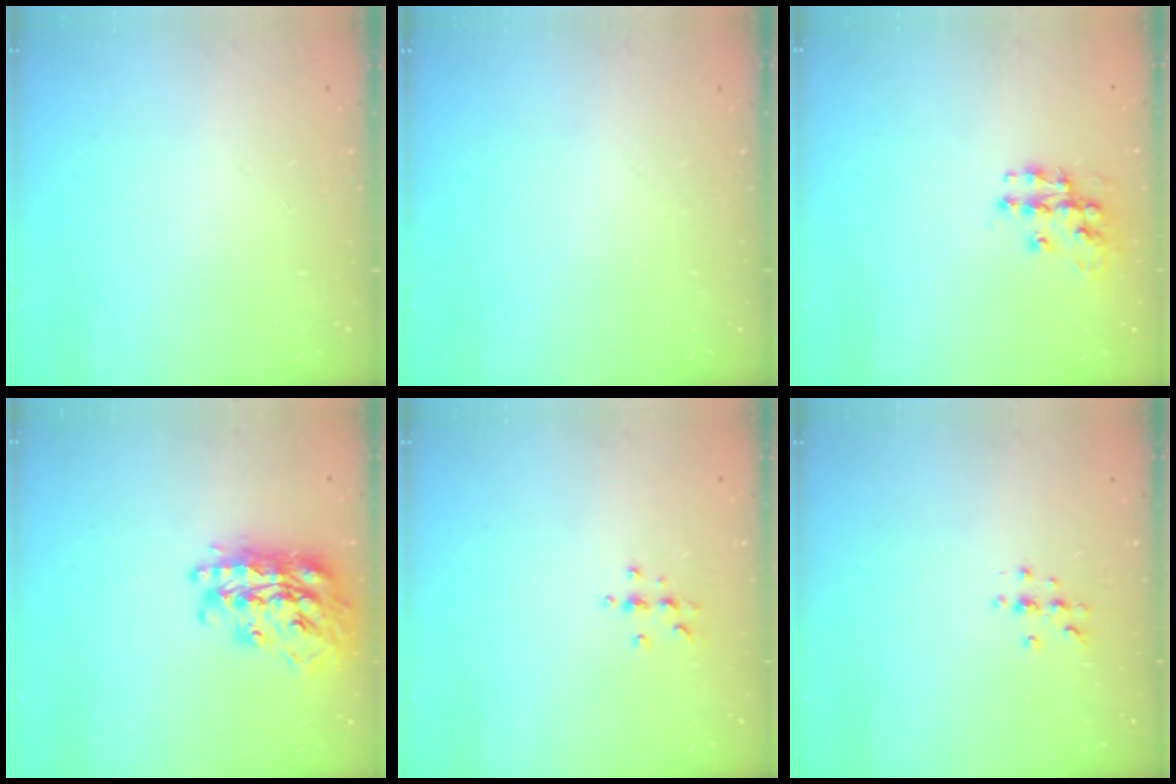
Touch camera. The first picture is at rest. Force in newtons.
{"total": 0.0}
{"total": 10.9, "press": 10.9, "slide": 0.8}
{"total": 25.6, "press": 25.5, "slide": 2.2}
{"total": 3.3, "press": 3.3, "slide": 0.4}
{"total": 3.3, "press": 3.3, "slide": 0.4}